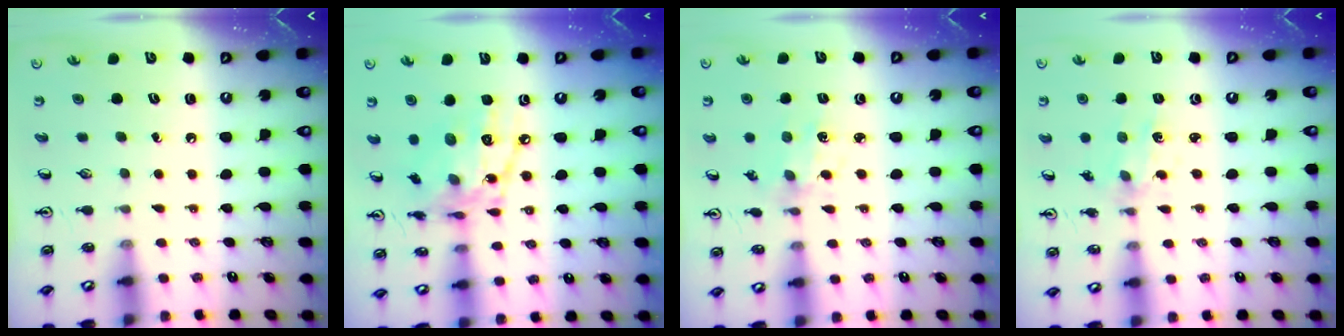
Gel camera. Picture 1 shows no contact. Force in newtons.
{"total": 16.7, "press": 16.6, "slide": 1.7}
{"total": 2.0, "press": 2.0, "slide": 0.2}
{"total": 1.1, "press": 1.0, "slide": 0.3}